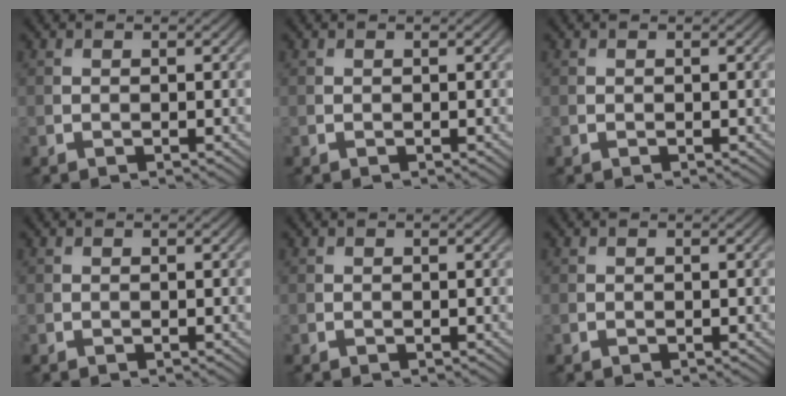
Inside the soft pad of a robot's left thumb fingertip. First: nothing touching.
{"total": 0.0}
{"total": 0.0}
{"total": 0.0}
{"total": 0.0}
{"total": 0.0}